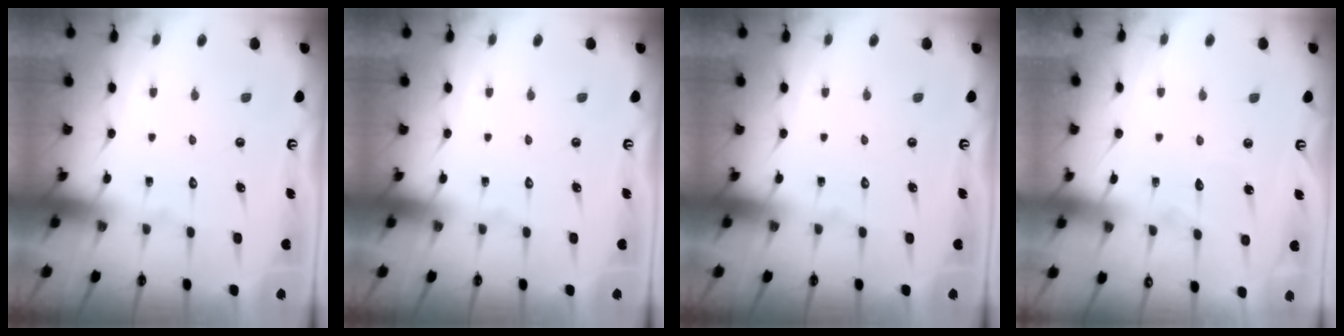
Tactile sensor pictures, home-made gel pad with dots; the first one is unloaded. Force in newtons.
{"total": 0.0}
{"total": 0.0}
{"total": 4.5, "press": 4.5, "slide": 0.4}